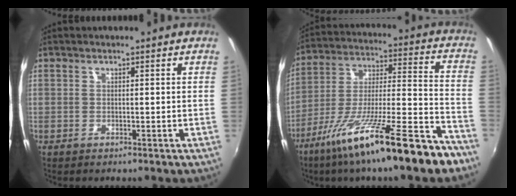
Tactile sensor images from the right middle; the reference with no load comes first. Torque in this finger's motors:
{"motor_torque": [1.31, -0.83, 1.06, 0.21]}